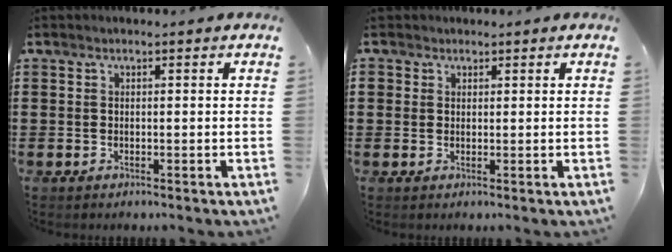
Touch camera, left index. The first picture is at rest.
{"total": 1.6, "force": [1.0, 1.2, 0.1], "torque": [-0.008, 0.007, 0.020]}